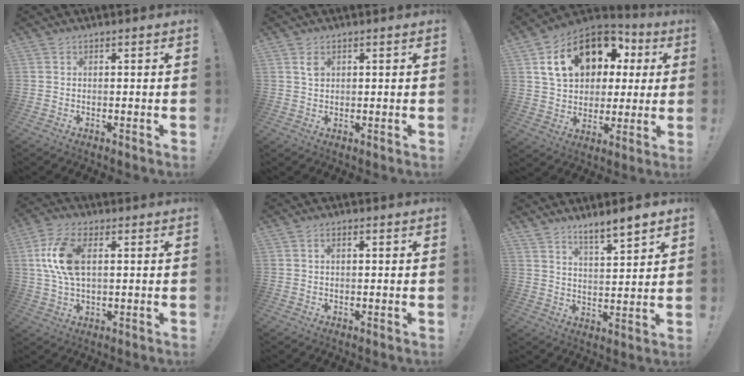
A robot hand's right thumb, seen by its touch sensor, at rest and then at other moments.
{"total": 2.4, "force": [1.2, 1.5, 1.5], "torque": [-0.008, -0.006, 0.017]}
{"total": 19.7, "force": [8.0, 13.6, 11.9], "torque": [-0.181, -0.023, 0.157]}
{"total": 12.5, "force": [2.6, 6.6, 10.3], "torque": [-0.197, -0.003, 0.046]}
{"total": 1.2, "force": [0.2, 0.6, 1.0], "torque": [-0.012, 0.000, 0.002]}
{"total": 7.0, "force": [6.1, 0.7, 3.4], "torque": [-0.048, -0.045, 0.106]}